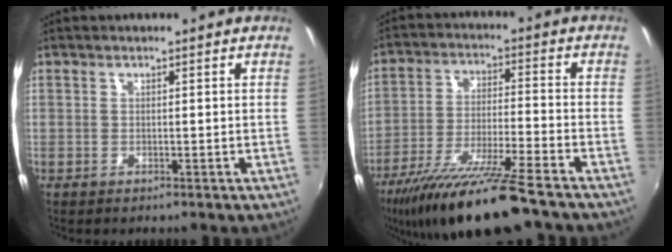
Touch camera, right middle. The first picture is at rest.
{"total": 16.9, "force": [-13.6, 0.5, 10.0], "torque": [-0.199, -0.032, -0.235]}